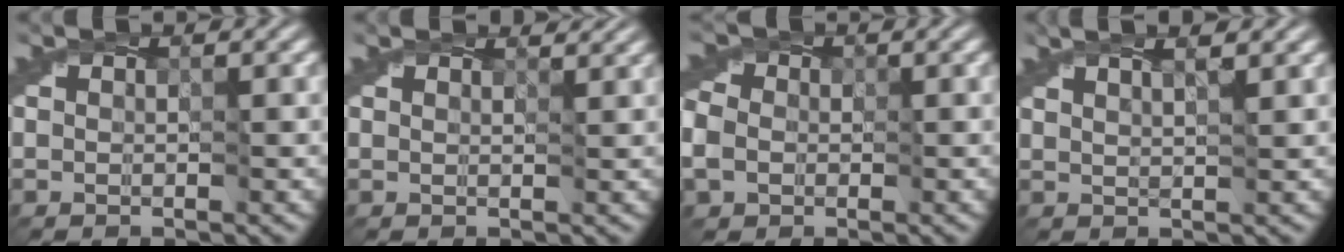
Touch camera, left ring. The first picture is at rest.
{"total": 2.0, "force": [1.6, 0.7, 0.9], "torque": [-0.015, 0.002, 0.007]}
{"total": 3.9, "force": [-1.1, 3.4, 1.5], "torque": [-0.039, -0.001, -0.029]}
{"total": 4.3, "force": [3.0, 1.5, 2.6], "torque": [-0.010, 0.024, 0.017]}